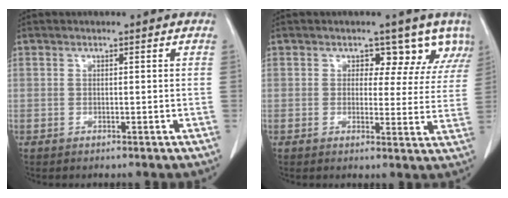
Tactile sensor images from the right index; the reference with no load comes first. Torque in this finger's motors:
{"motor_torque": [0.33, 0.29, 0.02, 0.00]}